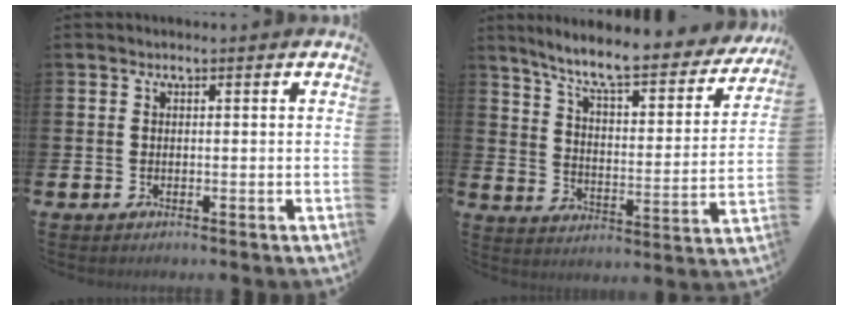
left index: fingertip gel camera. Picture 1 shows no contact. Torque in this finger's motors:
{"motor_torque": [0.66, -0.79, 1.04, 0.21]}